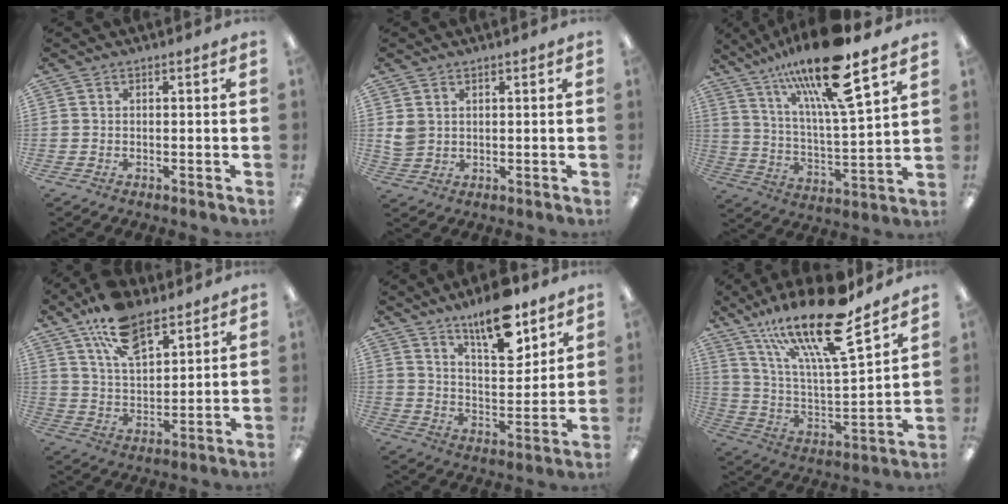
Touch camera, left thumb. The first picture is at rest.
{"total": 3.0, "force": [1.5, 2.4, 1.1], "torque": [-0.017, -0.002, 0.027]}
{"total": 20.1, "force": [14.4, 3.6, 13.5], "torque": [-0.243, -0.080, 0.234]}
{"total": 13.9, "force": [9.3, 6.6, 7.9], "torque": [-0.132, -0.039, 0.168]}
{"total": 14.0, "force": [10.6, 4.4, 8.0], "torque": [-0.126, -0.059, 0.180]}
{"total": 23.4, "force": [16.7, 5.6, 15.5], "torque": [-0.273, -0.102, 0.278]}